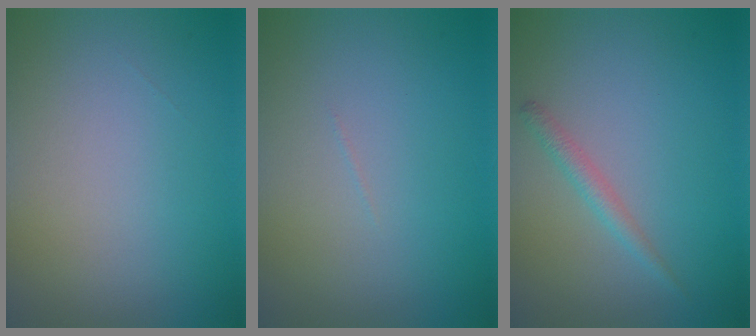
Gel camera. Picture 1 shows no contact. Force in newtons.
{"total": 0.0}
{"total": 1.4, "press": 1.4, "slide": 0.1}